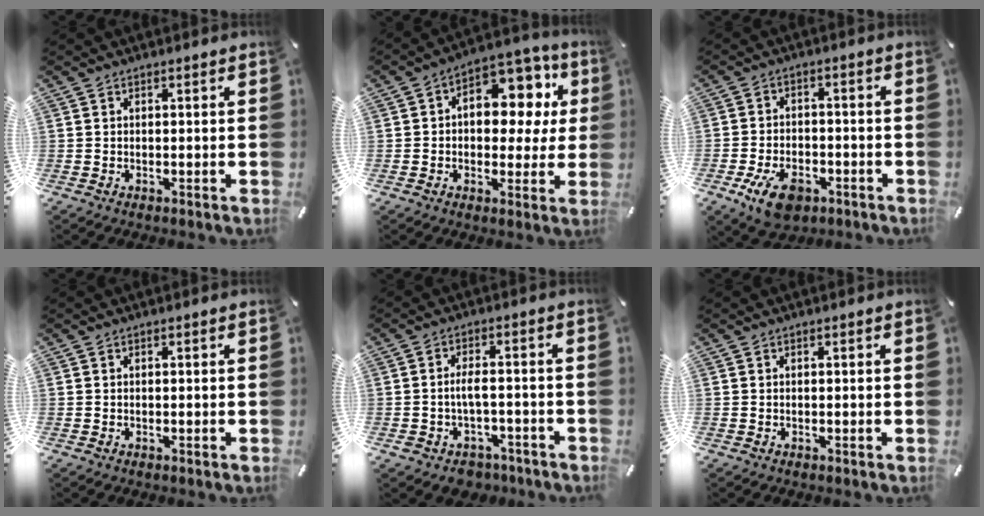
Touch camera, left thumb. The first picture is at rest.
{"total": 11.6, "force": [3.3, 7.9, 7.8], "torque": [-0.097, -0.032, 0.056]}
{"total": 8.8, "force": [-4.4, 5.3, 5.5], "torque": [-0.104, 0.012, -0.078]}
{"total": 0.0}
{"total": 4.9, "force": [-1.8, 3.3, 3.2], "torque": [-0.063, 0.011, -0.034]}
{"total": 0.0}